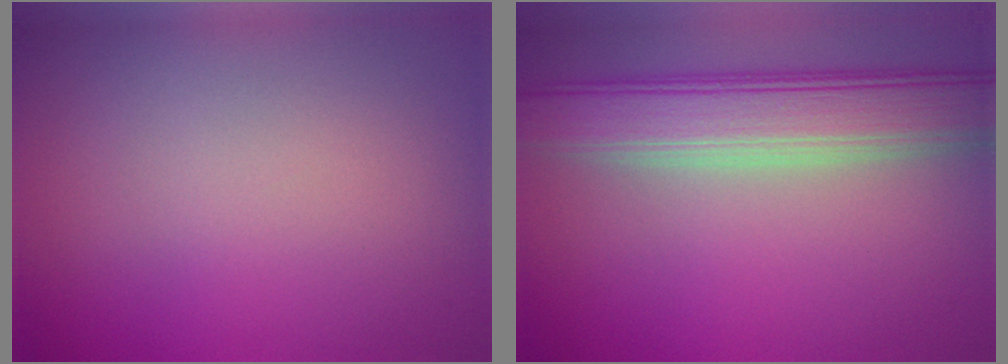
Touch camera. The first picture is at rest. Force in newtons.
{"total": 6.9, "press": 6.9, "slide": 0.8}